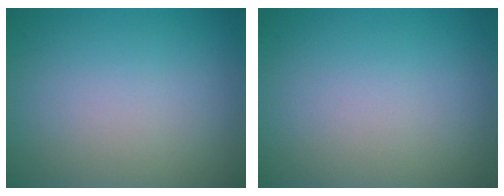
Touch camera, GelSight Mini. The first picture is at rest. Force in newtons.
{"total": 0.0}